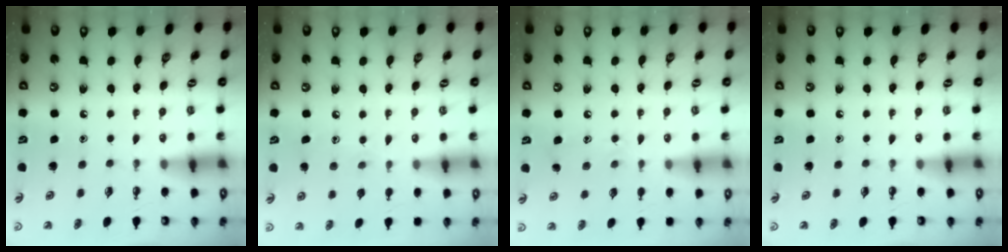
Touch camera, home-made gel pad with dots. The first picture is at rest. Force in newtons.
{"total": 7.0, "press": 7.0, "slide": 0.2}
{"total": 8.3, "press": 8.3, "slide": 0.6}
{"total": 0.0}